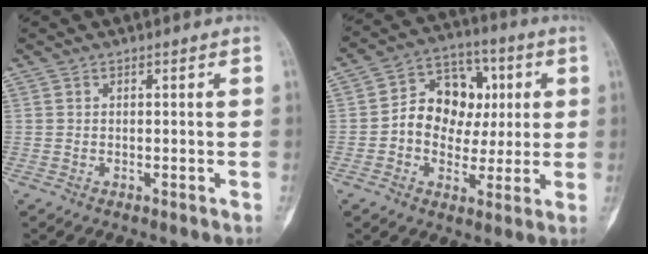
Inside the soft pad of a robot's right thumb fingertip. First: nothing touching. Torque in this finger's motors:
{"motor_torque": [1.11, 1.14, 0.45, -0.49, 0.00]}